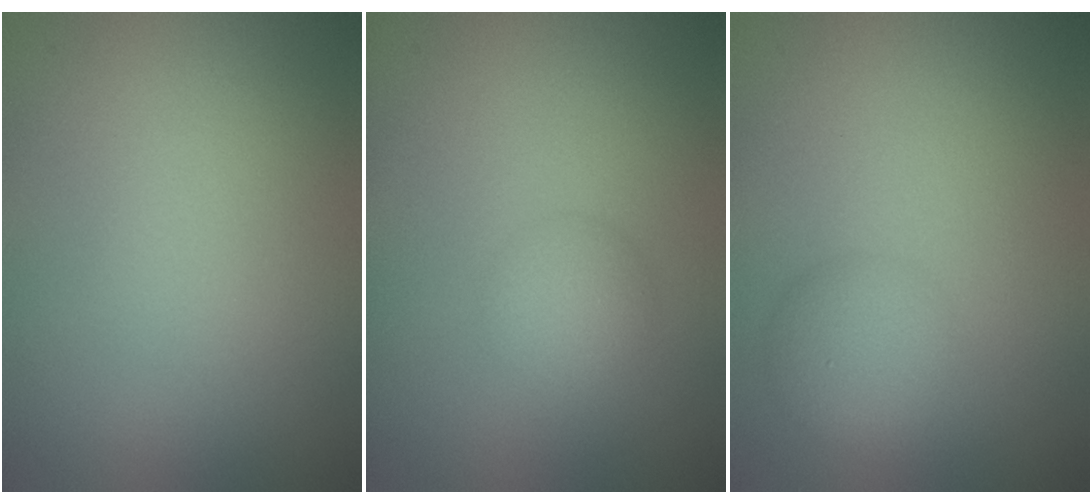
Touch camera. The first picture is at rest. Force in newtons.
{"total": 2.2, "press": 2.2, "slide": 0.1}
{"total": 2.8, "press": 2.8, "slide": 0.1}